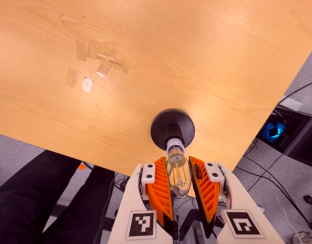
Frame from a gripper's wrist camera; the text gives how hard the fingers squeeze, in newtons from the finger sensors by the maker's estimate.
{"total": 11.4, "left": 12.8, "right": 10.1}